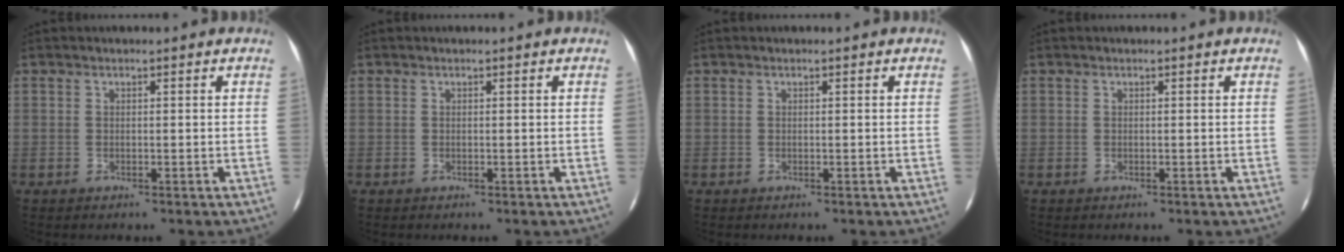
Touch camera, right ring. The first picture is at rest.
{"total": 0.0}
{"total": 0.0}
{"total": 0.0}